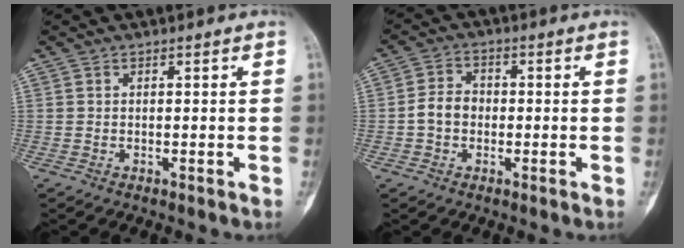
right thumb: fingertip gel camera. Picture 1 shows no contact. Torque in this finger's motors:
{"motor_torque": [0.66, 0.69, 0.16, -0.22, 0.02]}